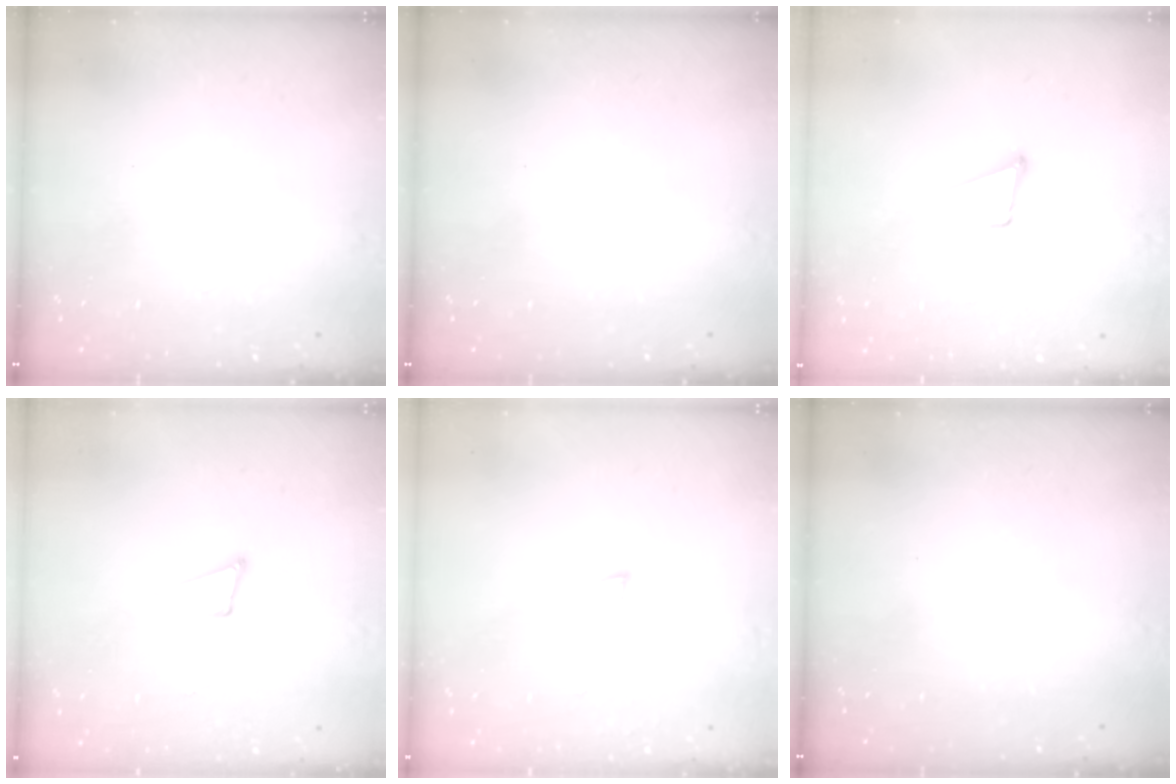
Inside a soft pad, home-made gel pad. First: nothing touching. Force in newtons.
{"total": 0.0}
{"total": 3.6, "press": 2.7, "slide": 2.4}
{"total": 5.1, "press": 3.9, "slide": 3.2}
{"total": 3.2, "press": 3.2, "slide": 0.4}
{"total": 0.0}